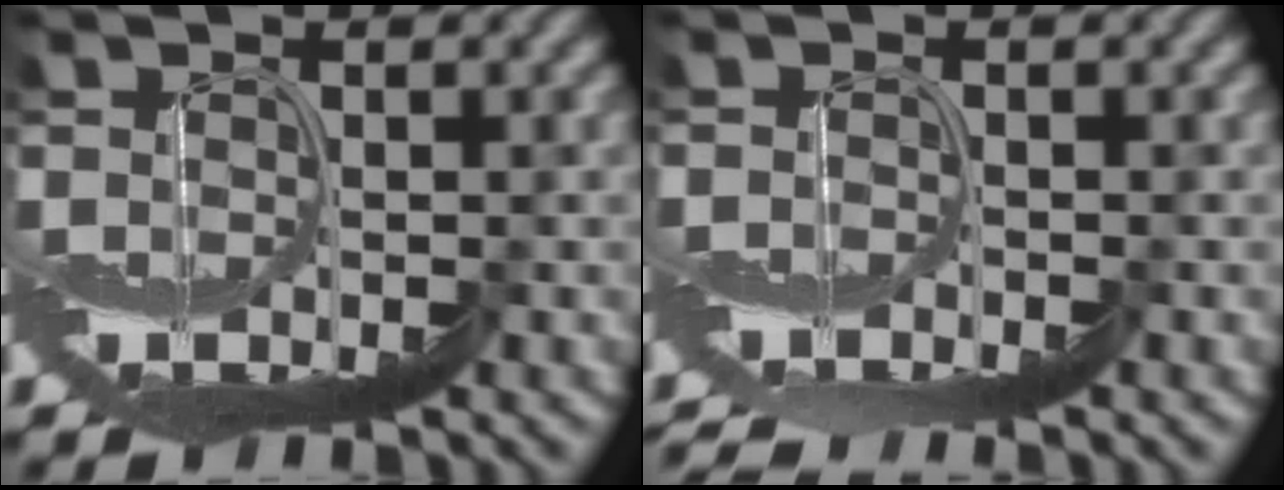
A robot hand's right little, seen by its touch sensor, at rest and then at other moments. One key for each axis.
{"total": 3.0, "fx": -2.9, "fy": 0.1, "fz": 0.9, "tx": -0.019, "ty": -0.006, "tz": -0.055}